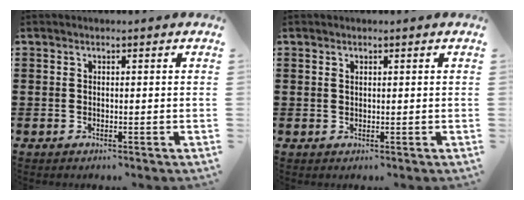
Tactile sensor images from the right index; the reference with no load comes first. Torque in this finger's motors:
{"motor_torque": [-0.85, 0.88, -0.02, -0.01]}